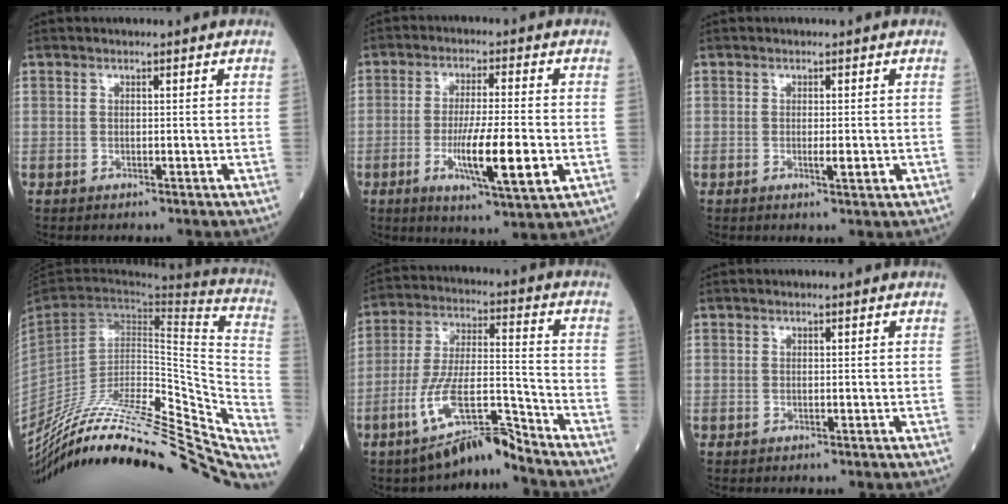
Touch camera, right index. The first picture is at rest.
{"total": 11.1, "force": [-2.8, 0.8, 10.7], "torque": [-0.183, -0.021, -0.047]}
{"total": 2.2, "force": [-0.5, 0.2, 2.2], "torque": [-0.036, -0.004, -0.008]}
{"total": 39.5, "force": [-34.3, 5.7, 18.9], "torque": [-0.242, -0.044, -0.487]}
{"total": 10.3, "force": [-7.8, 0.8, 6.7], "torque": [-0.135, 0.001, -0.145]}
{"total": 0.0}